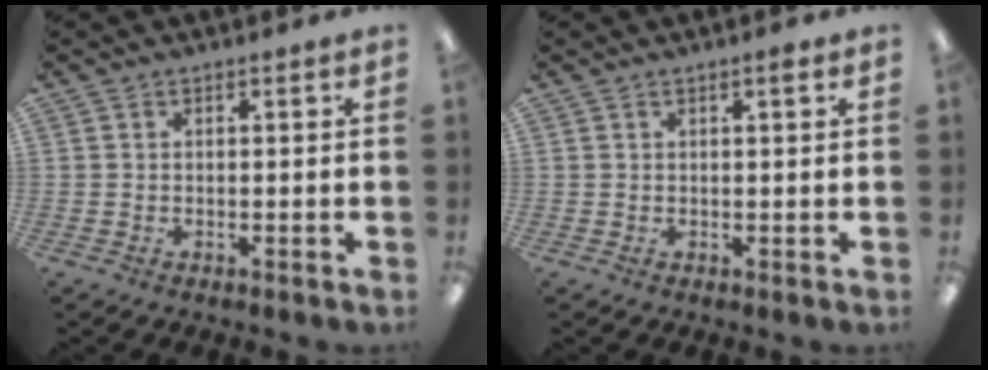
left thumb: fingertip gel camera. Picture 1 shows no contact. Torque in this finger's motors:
{"motor_torque": [-0.19, 0.06, -0.04, -0.21, 0.02]}